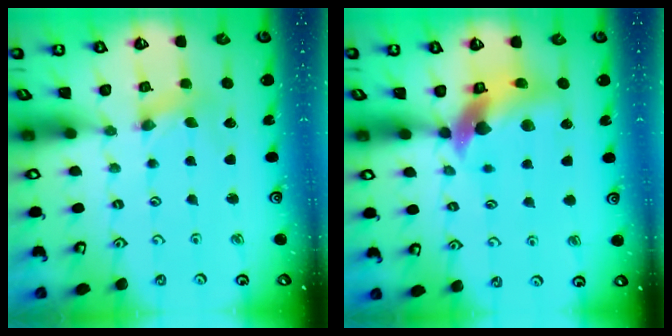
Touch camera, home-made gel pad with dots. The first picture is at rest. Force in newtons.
{"total": 11.8, "press": 11.7, "slide": 1.9}